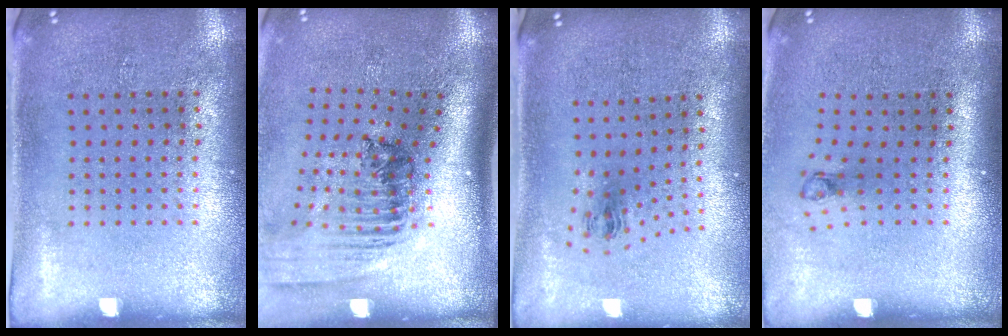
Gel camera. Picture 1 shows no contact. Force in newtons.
{"total": 2.3, "press": 1.6, "slide": 1.6}
{"total": 1.0, "press": 0.4, "slide": 0.9}
{"total": 0.8, "press": 0.3, "slide": 0.7}